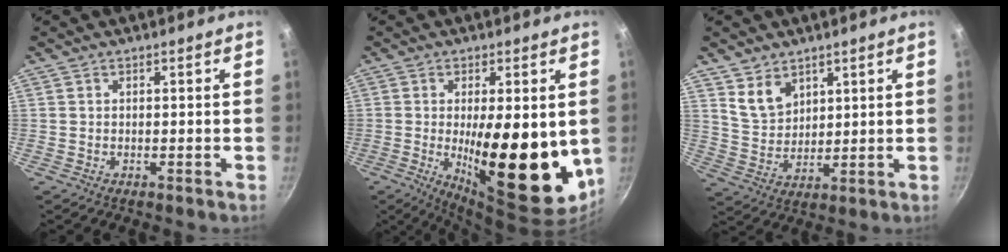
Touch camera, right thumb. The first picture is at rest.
{"total": 18.8, "force": [-0.9, 6.6, 17.5], "torque": [-0.234, -0.026, -0.004]}
{"total": 6.8, "force": [4.0, 4.6, 2.9], "torque": [-0.034, -0.024, 0.087]}